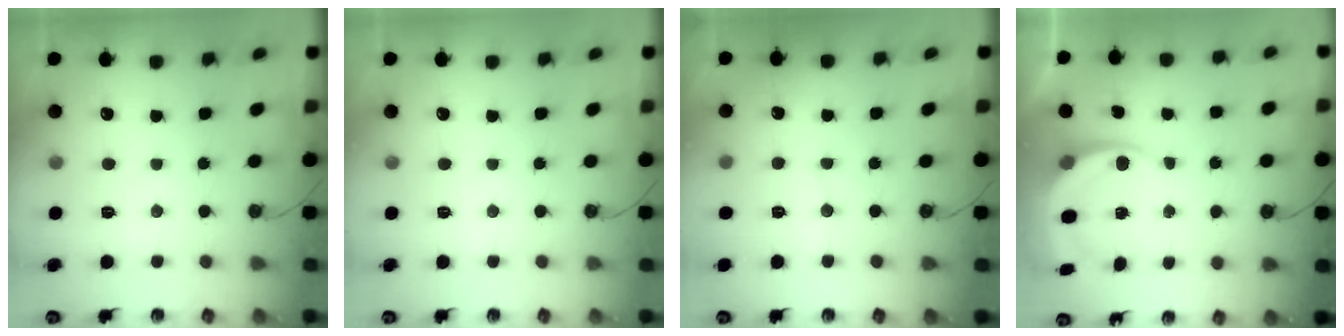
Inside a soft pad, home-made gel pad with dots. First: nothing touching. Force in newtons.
{"total": 0.0}
{"total": 3.6, "press": 3.6, "slide": 0.4}
{"total": 8.7, "press": 8.6, "slide": 0.7}